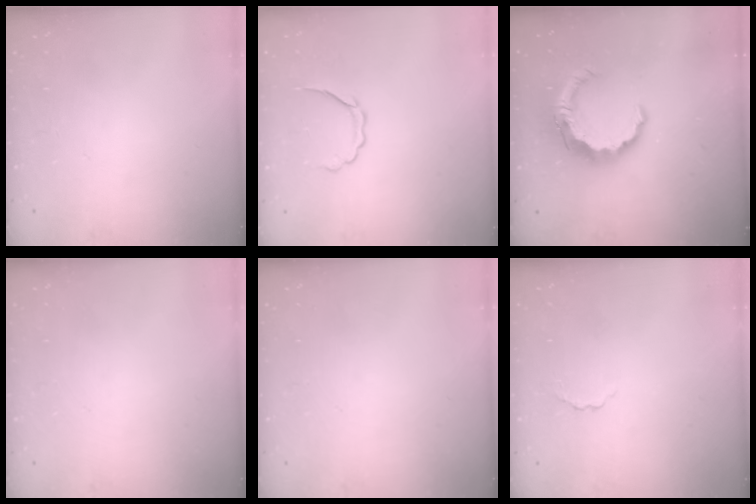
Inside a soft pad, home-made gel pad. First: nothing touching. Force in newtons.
{"total": 4.2, "press": 4.1, "slide": 0.7}
{"total": 10.0, "press": 9.9, "slide": 1.3}
{"total": 0.0}
{"total": 0.0}
{"total": 2.0, "press": 1.9, "slide": 0.4}